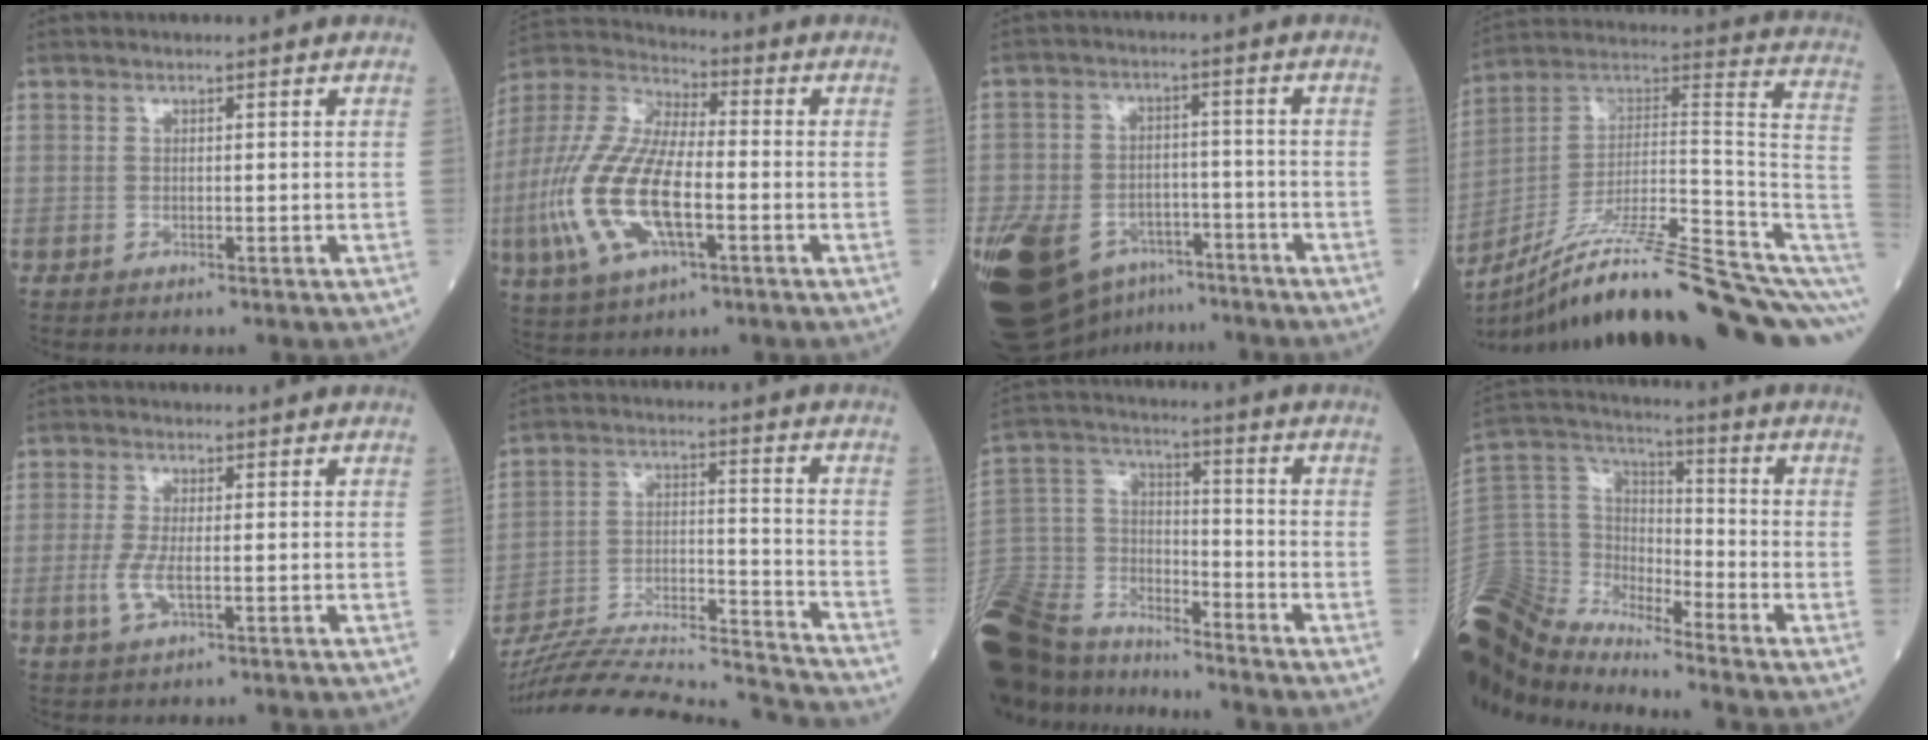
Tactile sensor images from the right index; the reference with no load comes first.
{"total": 17.2, "force": [-4.1, 6.3, 15.5], "torque": [-0.346, -0.005, -0.081]}
{"total": 22.2, "force": [-12.6, 13.9, 12.0], "torque": [-0.319, -0.008, -0.198]}
{"total": 25.7, "force": [-16.9, 3.1, 19.1], "torque": [-0.202, 0.050, -0.266]}
{"total": 3.7, "force": [-0.8, 1.0, 3.5], "torque": [-0.079, -0.006, -0.015]}
{"total": 24.0, "force": [-22.7, 0.4, 7.6], "torque": [-0.132, -0.001, -0.349]}
{"total": 20.1, "force": [-18.1, 5.7, 6.8], "torque": [-0.180, -0.001, -0.332]}
{"total": 19.3, "force": [-17.4, 4.4, 7.1], "torque": [-0.168, 0.036, -0.321]}